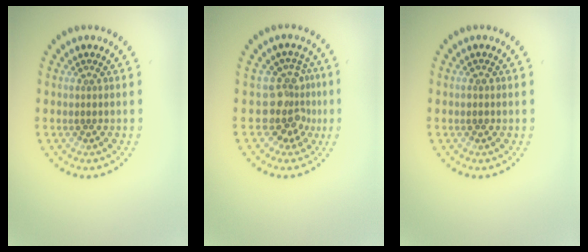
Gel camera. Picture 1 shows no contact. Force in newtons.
{"total": 3.8, "press": 2.9, "slide": 2.4}
{"total": 0.9, "press": 0.9, "slide": 0.1}